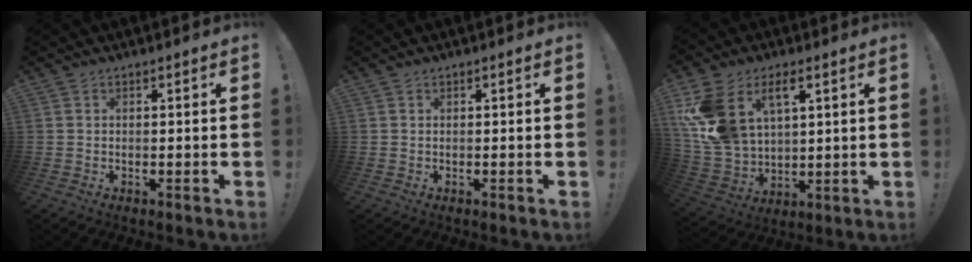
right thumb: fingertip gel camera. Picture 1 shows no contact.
{"total": 0.0}
{"total": 15.0, "force": [6.8, 9.8, 9.1], "torque": [-0.198, -0.033, 0.130]}